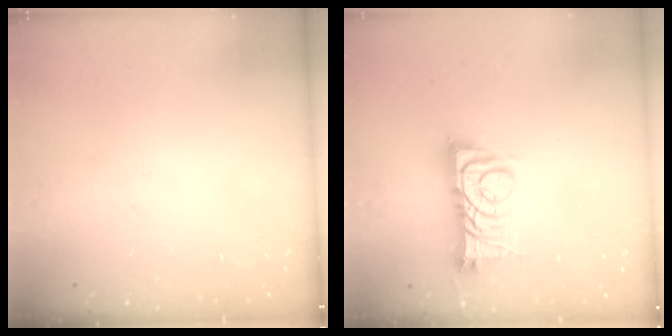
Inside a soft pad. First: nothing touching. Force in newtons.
{"total": 10.3, "press": 10.3, "slide": 0.6}